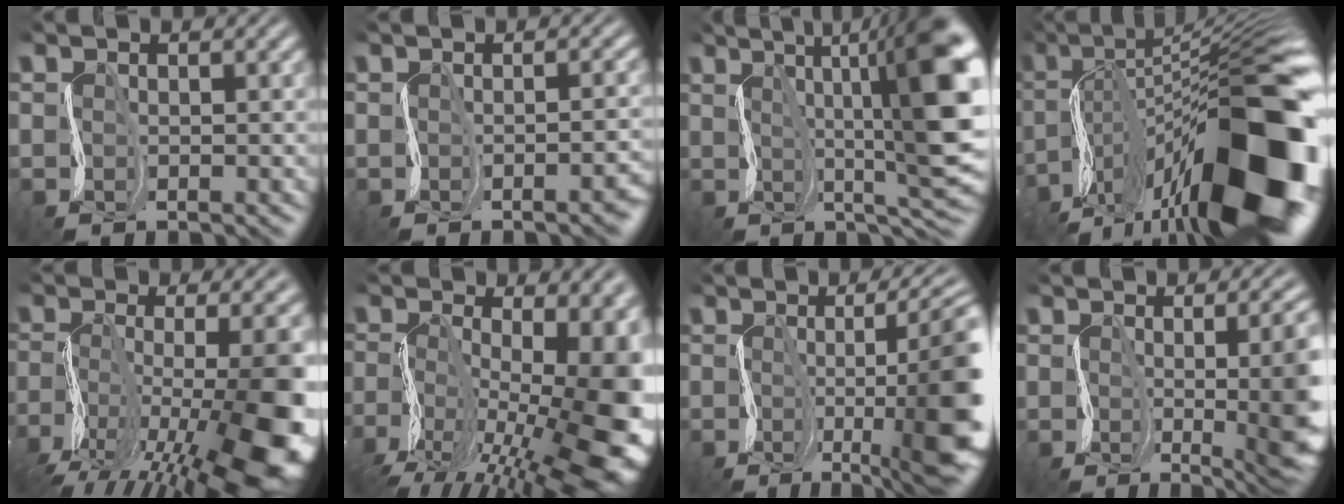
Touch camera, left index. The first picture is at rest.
{"total": 4.2, "force": [-1.6, 1.7, 3.5], "torque": [-0.011, 0.007, -0.015]}
{"total": 13.4, "force": [2.8, 3.3, 12.7], "torque": [-0.165, 0.002, 0.056]}
{"total": 17.9, "force": [-6.9, 6.4, 15.2], "torque": [-0.227, 0.048, -0.134]}
{"total": 14.9, "force": [-5.6, 5.3, 12.7], "torque": [-0.215, 0.003, -0.083]}
{"total": 16.8, "force": [-4.3, 7.9, 14.2], "torque": [-0.221, -0.004, -0.059]}
{"total": 14.6, "force": [-1.9, 4.7, 13.7], "torque": [-0.151, 0.013, -0.023]}
{"total": 12.8, "force": [-0.8, 4.9, 11.8], "torque": [-0.129, -0.004, 0.004]}